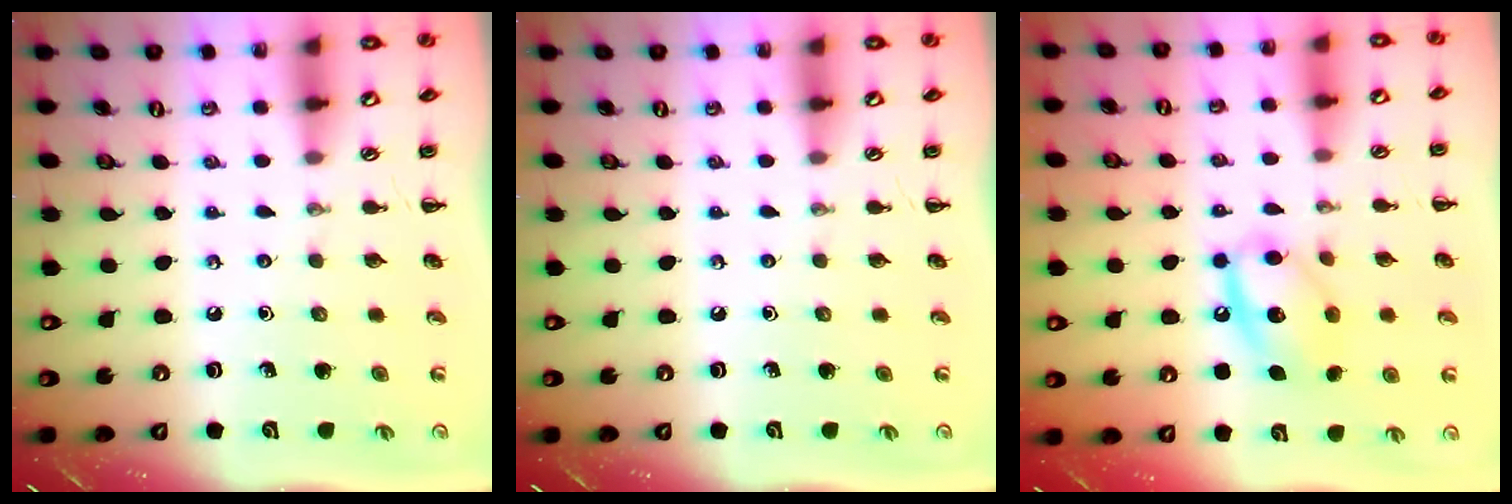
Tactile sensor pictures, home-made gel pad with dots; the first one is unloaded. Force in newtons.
{"total": 0.0}
{"total": 12.9, "press": 12.7, "slide": 2.1}